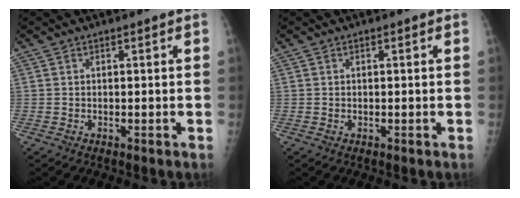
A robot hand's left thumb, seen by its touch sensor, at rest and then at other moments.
{"total": 0.0}